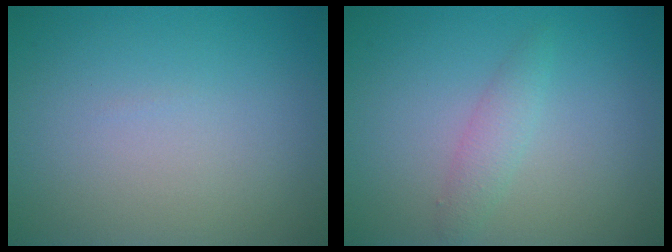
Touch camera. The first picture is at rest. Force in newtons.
{"total": 1.7, "press": 1.7, "slide": 0.1}